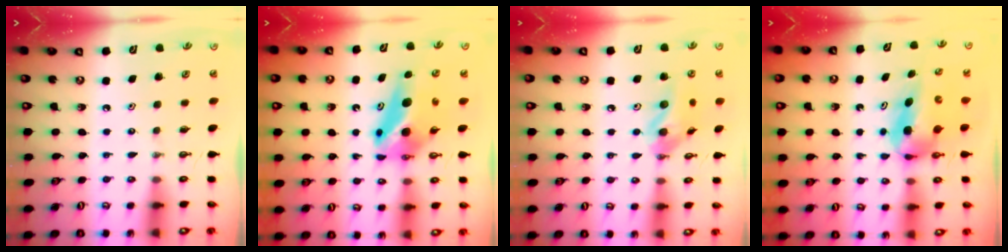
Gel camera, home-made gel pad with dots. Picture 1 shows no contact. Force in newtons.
{"total": 8.0, "press": 6.1, "slide": 5.2}
{"total": 13.1, "press": 13.0, "slide": 1.5}
{"total": 5.4, "press": 5.2, "slide": 1.5}